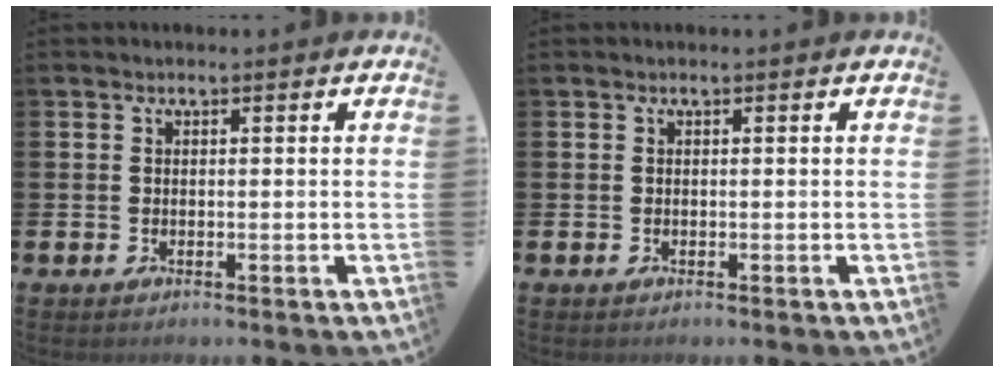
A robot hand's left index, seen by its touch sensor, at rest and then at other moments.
{"total": 0.0}